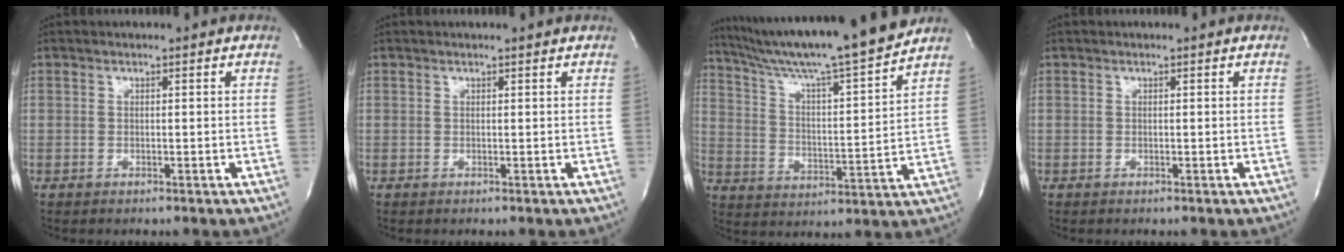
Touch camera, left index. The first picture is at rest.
{"total": 1.3, "force": [1.2, -0.2, 0.3], "torque": [-0.011, 0.002, 0.015]}
{"total": 19.1, "force": [17.0, -1.5, 8.5], "torque": [-0.152, -0.023, 0.266]}
{"total": 0.0}